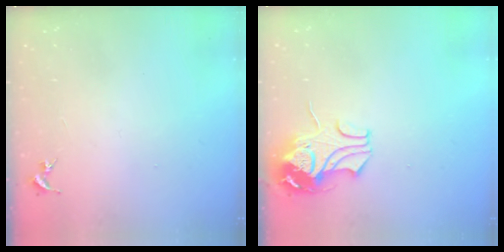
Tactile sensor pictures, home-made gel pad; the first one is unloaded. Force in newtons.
{"total": 10.0, "press": 9.9, "slide": 1.5}